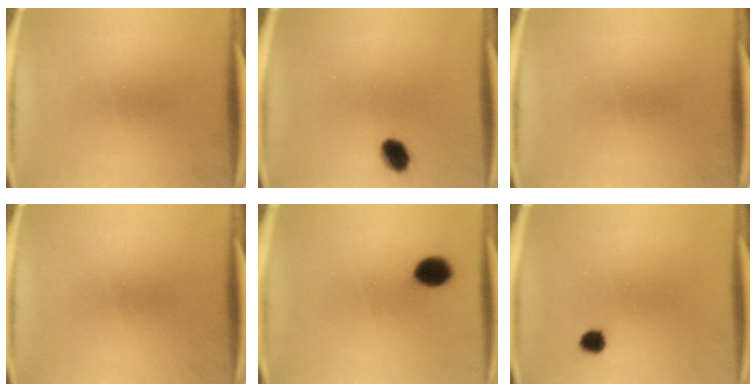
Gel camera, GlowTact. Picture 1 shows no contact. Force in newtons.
{"total": 4.9}
{"total": 0.0}
{"total": 0.0}
{"total": 6.0}
{"total": 2.5}